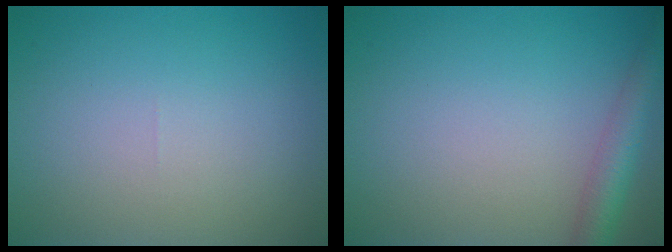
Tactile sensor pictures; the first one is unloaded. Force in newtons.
{"total": 3.3, "press": 3.3, "slide": 0.1}